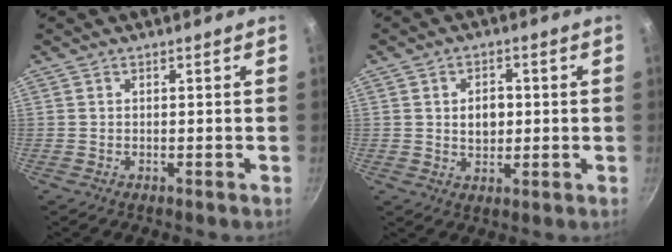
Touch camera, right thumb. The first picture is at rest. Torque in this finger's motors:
{"motor_torque": [-0.31, 0.43, -0.36, 0.04, 0.13]}